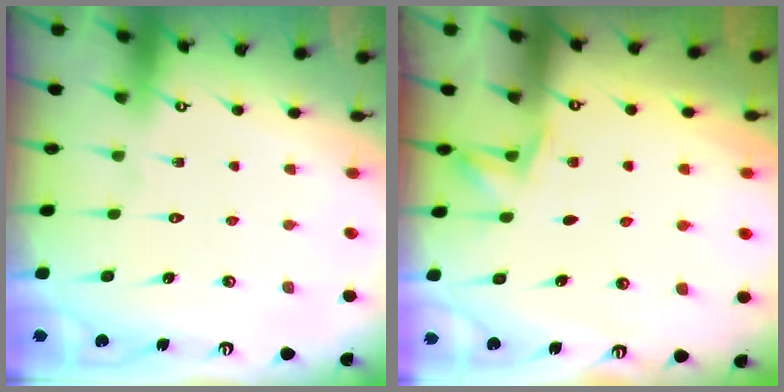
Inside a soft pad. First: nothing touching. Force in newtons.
{"total": 4.0, "press": 3.8, "slide": 1.3}